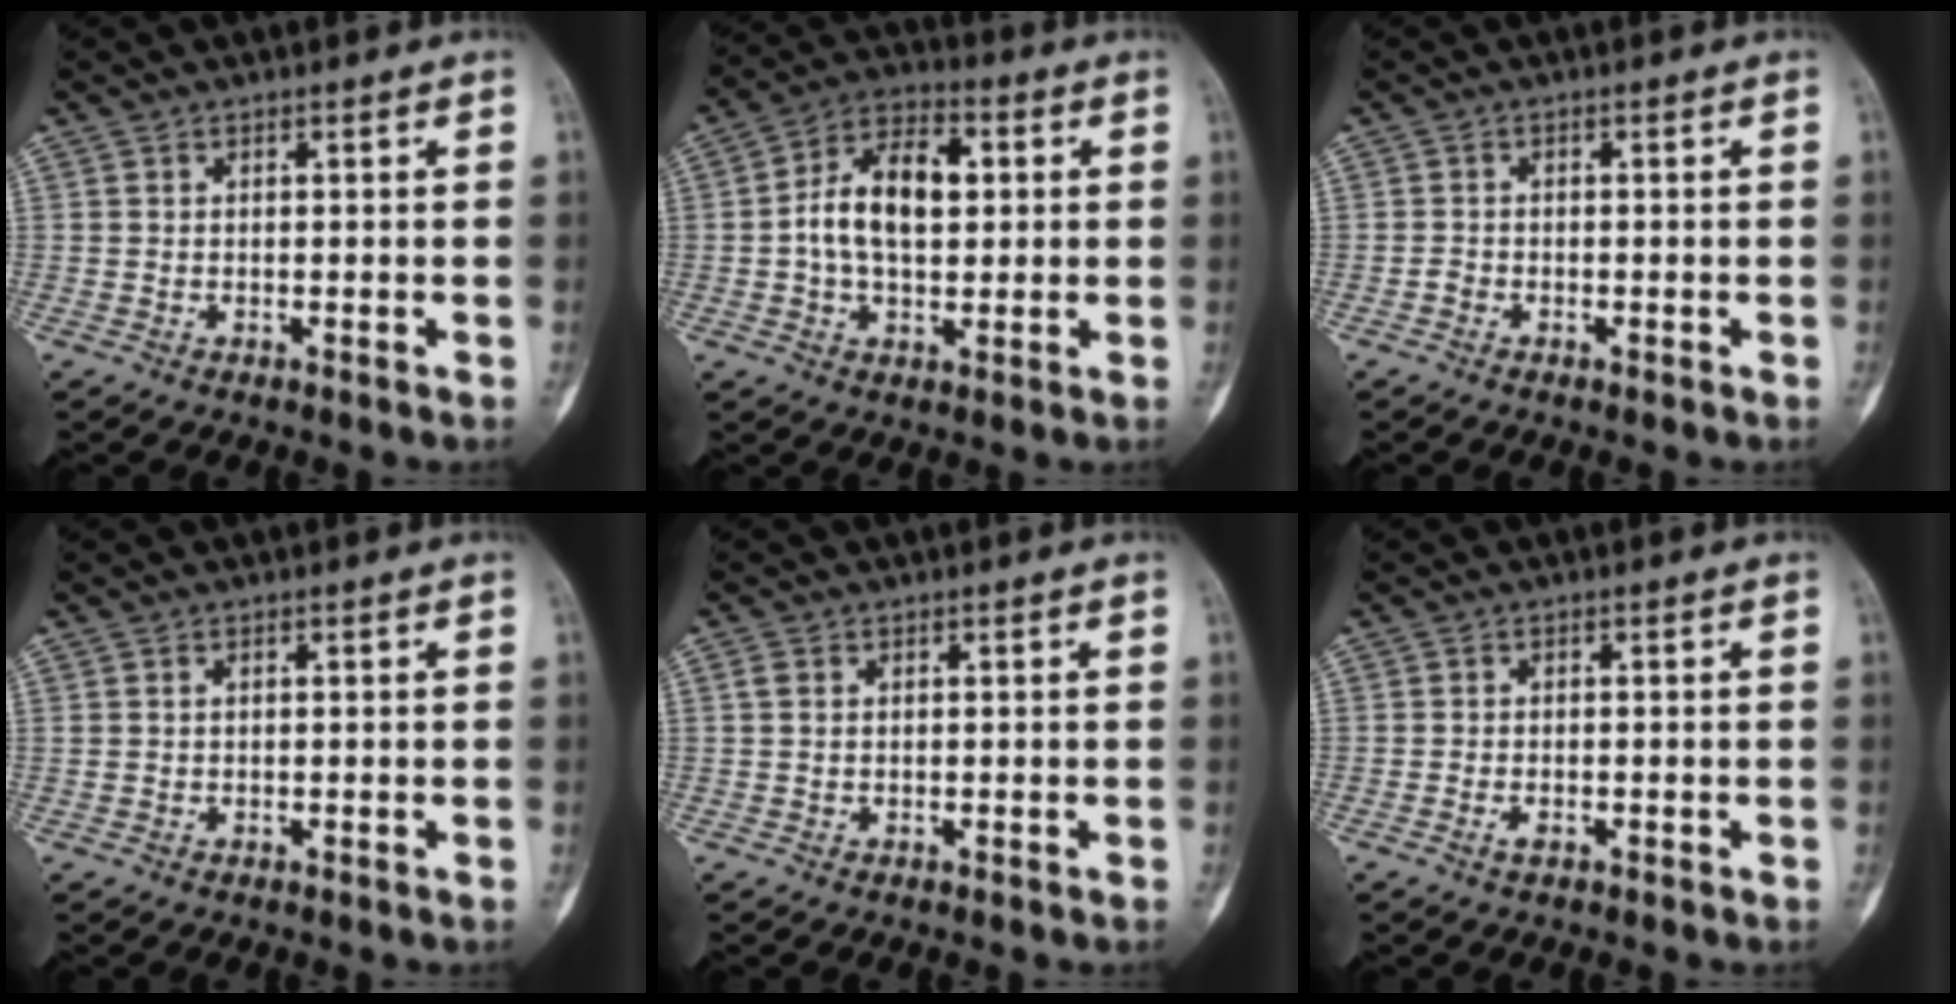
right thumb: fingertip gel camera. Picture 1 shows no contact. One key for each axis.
{"total": 12.8, "fx": 1.1, "fy": 7.7, "fz": 10.2, "tx": -0.166, "ty": 0.023, "tz": 0.012}
{"total": 1.0, "fx": -0.6, "fy": 0.6, "fz": 0.3, "tx": -0.007, "ty": 0.002, "tz": -0.016}
{"total": 0.6, "fx": 0.3, "fy": 0.4, "fz": 0.4, "tx": -0.009, "ty": 0.006, "tz": 0.007}
{"total": 1.4, "fx": 0.4, "fy": 0.9, "fz": 0.9, "tx": -0.024, "ty": 0.003, "tz": 0.011}
{"total": 1.3, "fx": -0.7, "fy": 0.7, "fz": 0.9, "tx": -0.021, "ty": 0.002, "tz": -0.013}